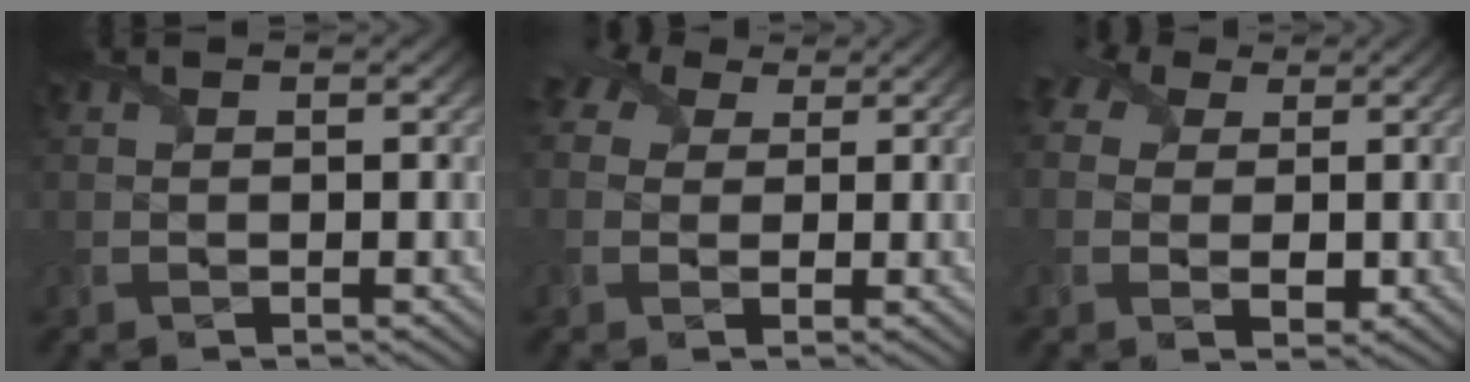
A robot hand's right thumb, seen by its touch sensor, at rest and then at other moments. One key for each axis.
{"total": 6.8, "fx": 3.0, "fy": 4.8, "fz": 3.8, "tx": -0.110, "ty": 0.023, "tz": 0.042}
{"total": 7.7, "fx": 2.0, "fy": 6.0, "fz": 4.5, "tx": -0.114, "ty": 0.007, "tz": 0.027}